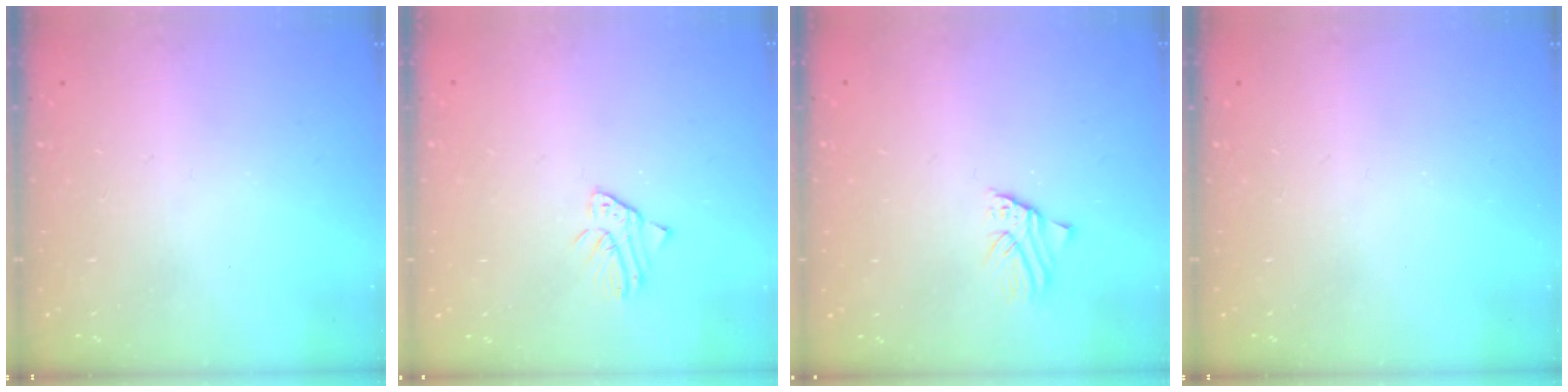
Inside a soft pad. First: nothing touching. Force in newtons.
{"total": 1.2, "press": 1.2, "slide": 0.1}
{"total": 1.4, "press": 1.4, "slide": 0.0}
{"total": 0.0}